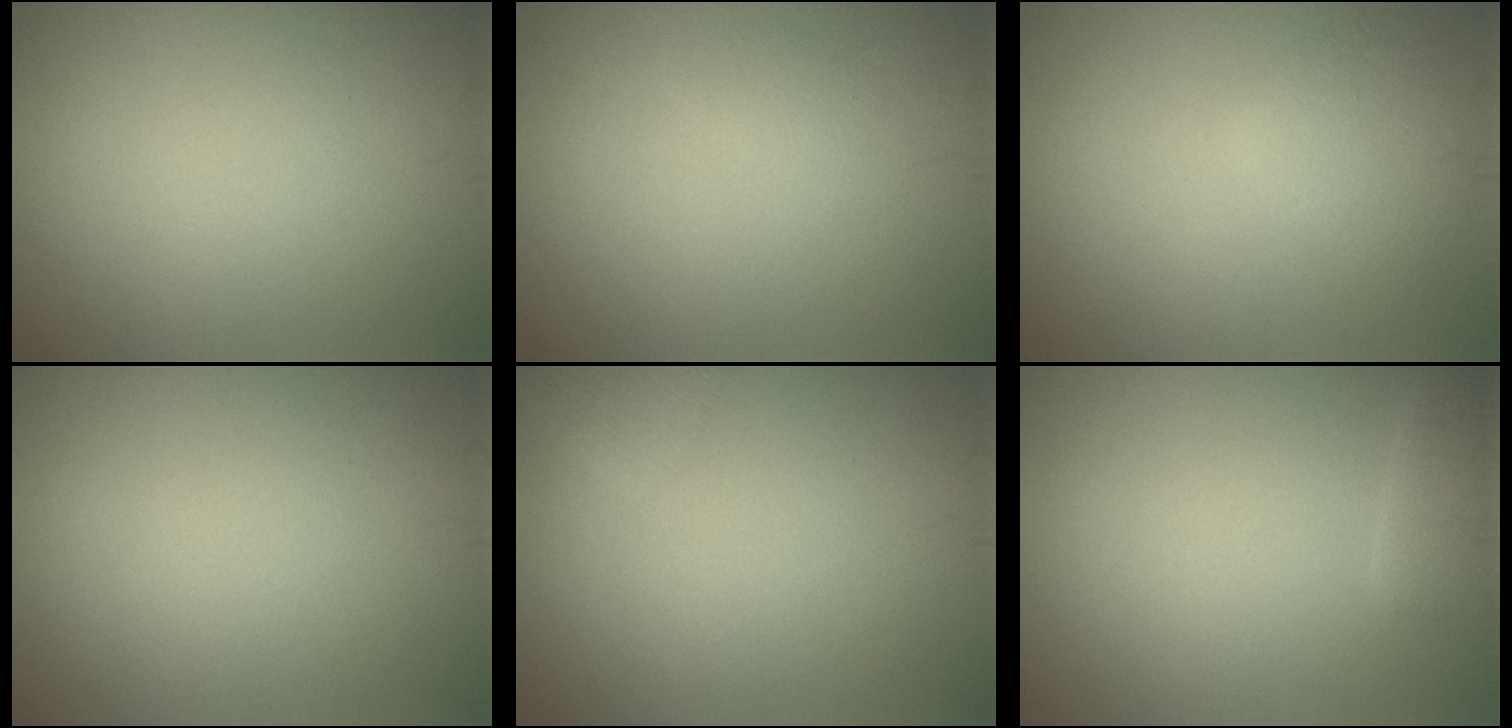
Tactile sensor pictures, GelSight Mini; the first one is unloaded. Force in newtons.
{"total": 1.0, "press": 1.0, "slide": 0.1}
{"total": 2.5, "press": 2.5, "slide": 0.2}
{"total": 0.0}
{"total": 1.5, "press": 1.5, "slide": 0.1}
{"total": 1.6, "press": 1.6, "slide": 0.2}